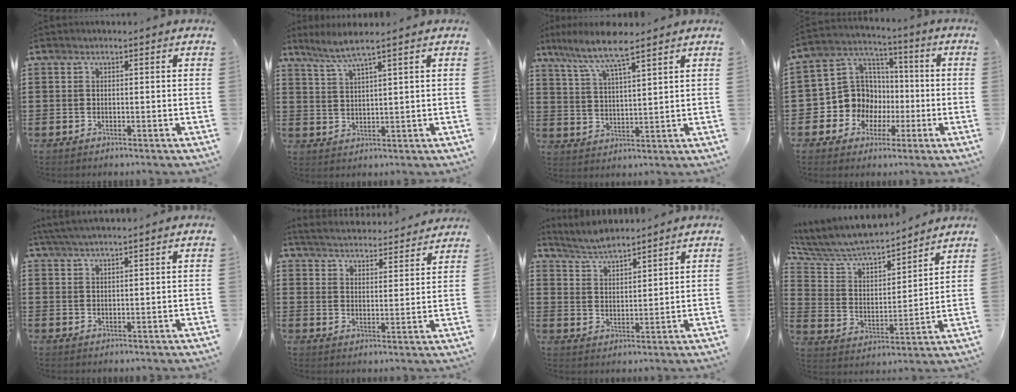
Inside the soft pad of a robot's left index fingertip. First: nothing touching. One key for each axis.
{"total": 3.8, "fx": 2.9, "fy": -0.7, "fz": 2.4, "tx": -0.054, "ty": -0.007, "tz": 0.050}
{"total": 6.6, "fx": 5.4, "fy": 0.5, "fz": 3.8, "tx": -0.094, "ty": -0.023, "tz": 0.092}
{"total": 10.3, "fx": -1.6, "fy": 9.9, "fz": 2.7, "tx": -0.102, "ty": 0.005, "tz": -0.025}
{"total": 2.5, "fx": 2.2, "fy": -0.2, "fz": 1.2, "tx": -0.027, "ty": 0.002, "tz": 0.042}
{"total": 4.2, "fx": 4.2, "fy": -0.3, "fz": 0.2, "tx": -0.025, "ty": -0.031, "tz": 0.070}
{"total": 4.2, "fx": 4.2, "fy": 0.0, "fz": 0.8, "tx": -0.029, "ty": -0.014, "tz": 0.076}
{"total": 7.3, "fx": 6.8, "fy": 1.5, "fz": 2.2, "tx": -0.076, "ty": -0.050, "tz": 0.113}